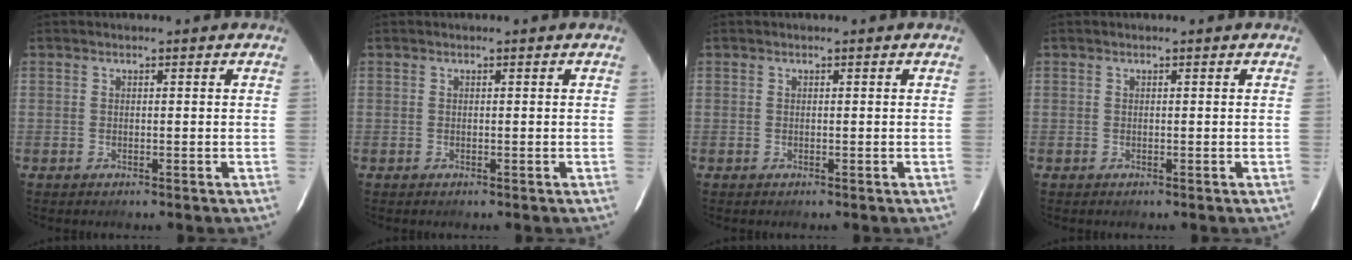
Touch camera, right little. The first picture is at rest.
{"total": 0.0}
{"total": 0.0}
{"total": 0.0}